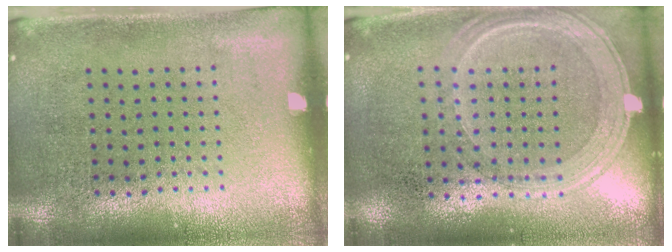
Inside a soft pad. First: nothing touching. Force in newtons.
{"total": 1.3, "press": 1.2, "slide": 0.5}